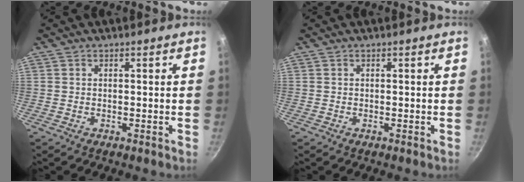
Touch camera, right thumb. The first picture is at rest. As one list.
[{"total": 0.0}]